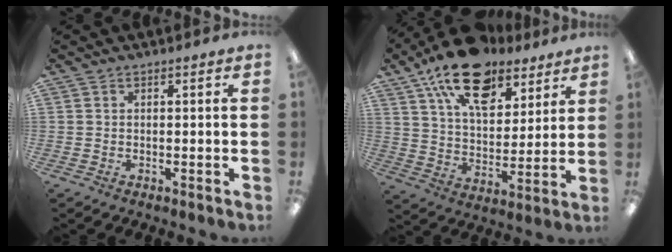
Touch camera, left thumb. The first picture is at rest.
{"total": 19.3, "force": [13.2, 9.7, 10.2], "torque": [-0.175, -0.064, 0.234]}